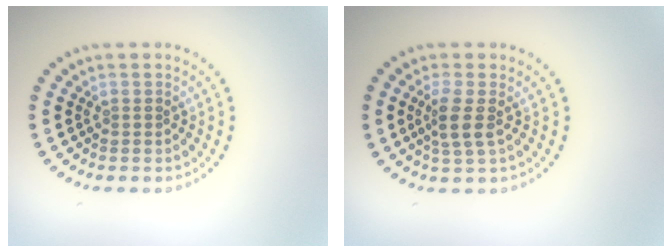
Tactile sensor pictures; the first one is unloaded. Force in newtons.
{"total": 2.4, "press": 1.9, "slide": 1.4}